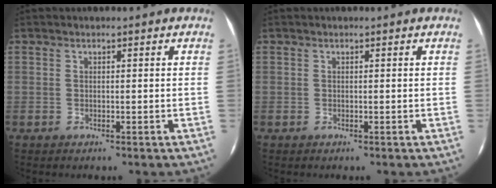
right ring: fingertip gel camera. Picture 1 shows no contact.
{"total": 0.0}